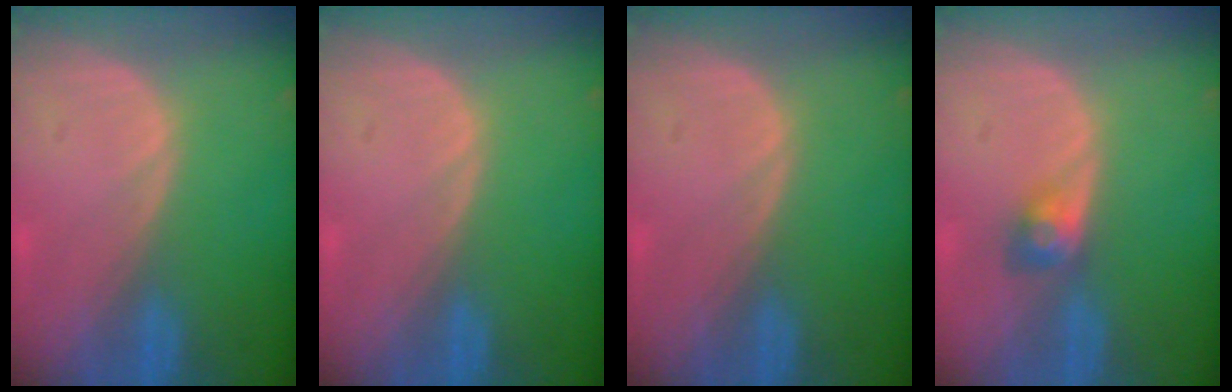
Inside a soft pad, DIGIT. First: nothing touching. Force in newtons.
{"total": 0.0}
{"total": 0.0}
{"total": 3.0, "press": 2.6, "slide": 1.5}